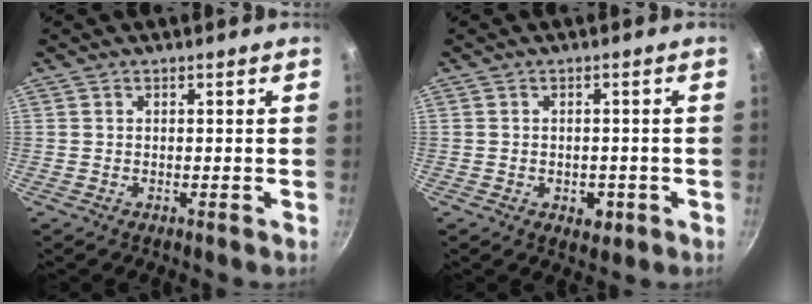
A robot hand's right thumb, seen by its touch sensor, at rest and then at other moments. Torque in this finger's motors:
{"motor_torque": [-0.24, 0.20, -0.44, 0.30, -0.03]}